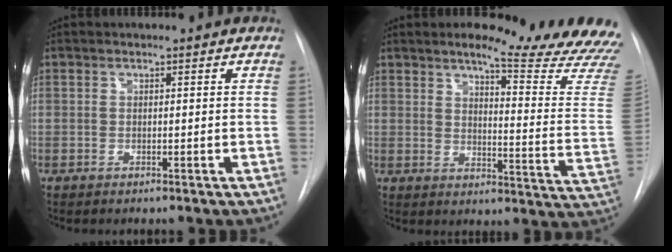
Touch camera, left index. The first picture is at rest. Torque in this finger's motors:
{"motor_torque": [0.62, -0.90, 0.13, 0.06]}